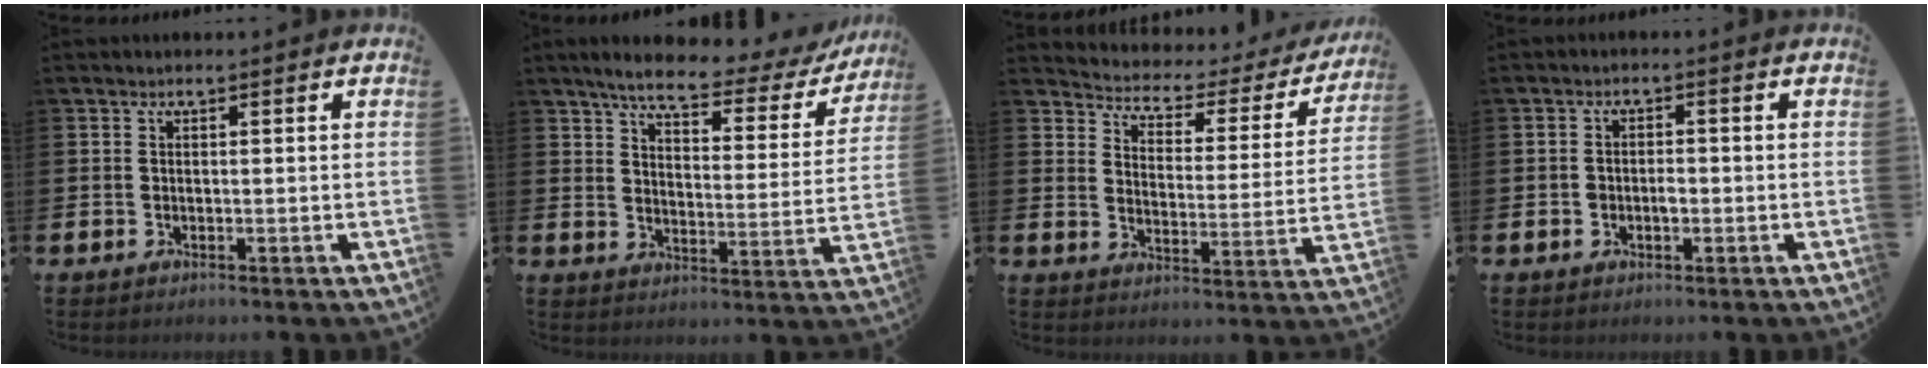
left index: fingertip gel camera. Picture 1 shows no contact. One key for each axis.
{"total": 6.3, "fx": 5.3, "fy": 1.5, "fz": 3.0, "tx": -0.076, "ty": -0.032, "tz": 0.083}
{"total": 3.1, "fx": 2.6, "fy": 1.6, "fz": 0.6, "tx": -0.035, "ty": -0.025, "tz": 0.032}
{"total": 1.8, "fx": -0.4, "fy": 1.2, "fz": 1.2, "tx": -0.011, "ty": 0.001, "tz": -0.012}